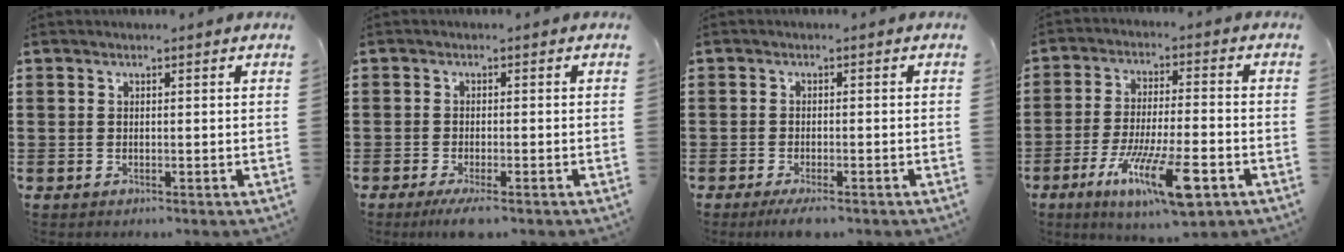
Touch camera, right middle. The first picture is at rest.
{"total": 2.5, "force": [-1.9, 0.1, 1.6], "torque": [-0.033, -0.005, -0.036]}
{"total": 2.1, "force": [-1.8, 0.2, 1.2], "torque": [-0.027, -0.002, -0.034]}
{"total": 12.6, "force": [-6.3, 2.8, 10.5], "torque": [-0.199, -0.005, -0.113]}